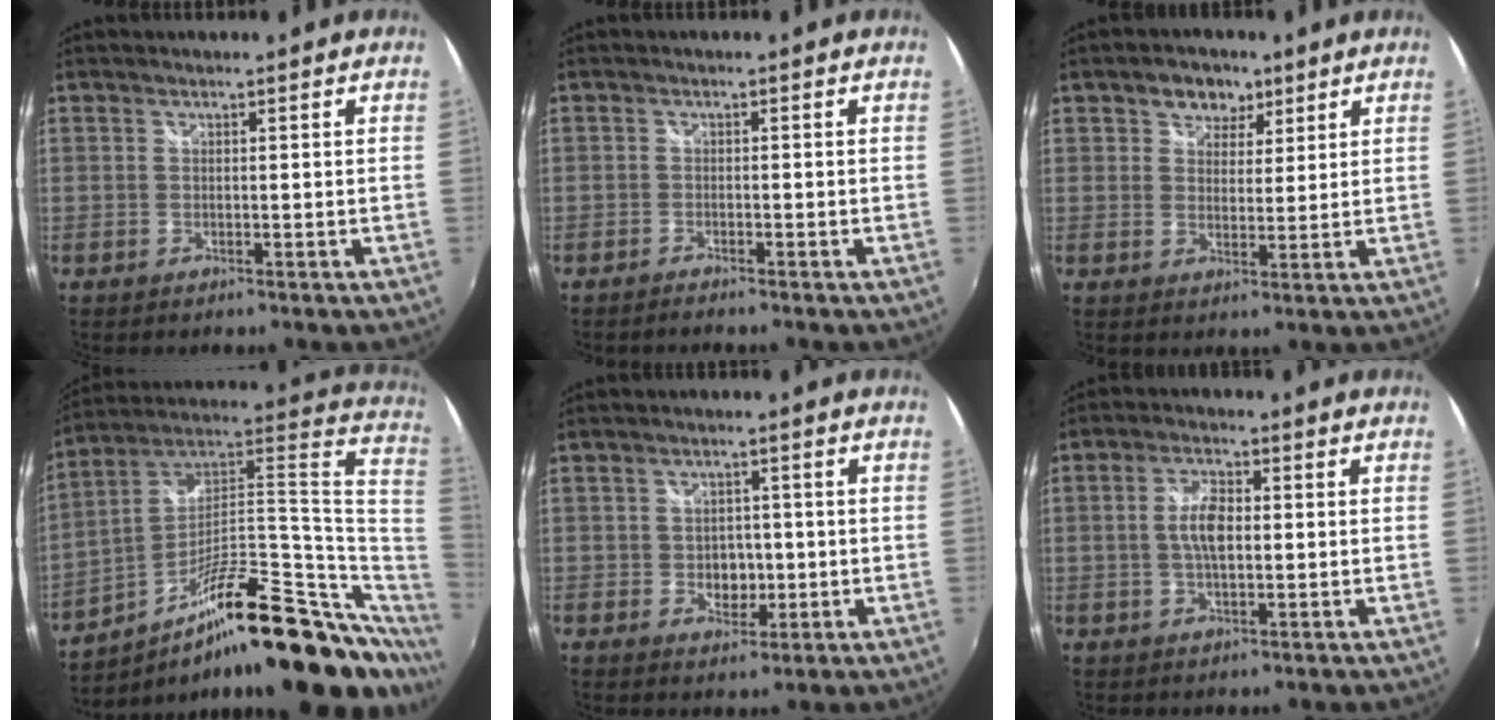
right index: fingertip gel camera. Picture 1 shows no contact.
{"total": 1.4, "force": [-1.4, 0.1, 0.4], "torque": [-0.018, -0.006, -0.028]}
{"total": 5.5, "force": [3.1, 4.2, 1.9], "torque": [-0.026, 0.011, 0.046]}
{"total": 29.6, "force": [-7.0, 9.4, 27.2], "torque": [-0.395, 0.012, -0.118]}
{"total": 4.5, "force": [-0.7, 3.6, 2.6], "torque": [-0.045, 0.002, -0.007]}
{"total": 5.6, "force": [-0.1, 2.6, 5.0], "torque": [-0.096, 0.007, -0.002]}